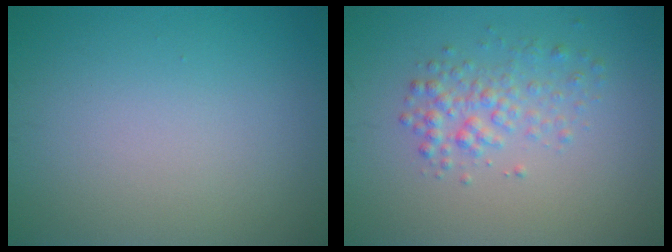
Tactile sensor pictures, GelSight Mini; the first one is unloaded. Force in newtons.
{"total": 2.5, "press": 2.5, "slide": 0.1}